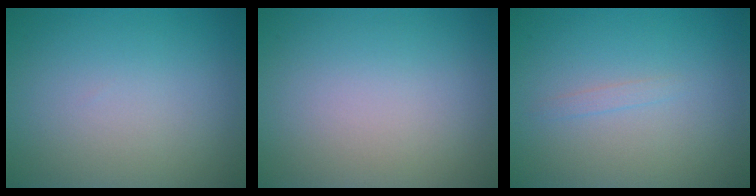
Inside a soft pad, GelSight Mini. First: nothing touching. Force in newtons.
{"total": 0.0}
{"total": 0.7, "press": 0.7, "slide": 0.0}